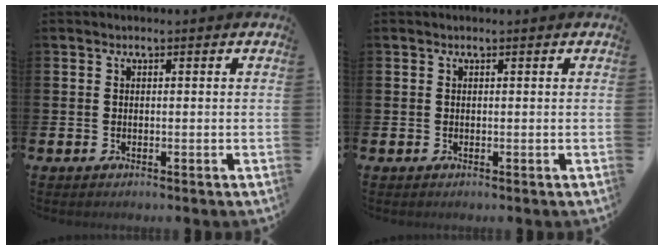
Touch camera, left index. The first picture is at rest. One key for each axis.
{"total": 0.0}